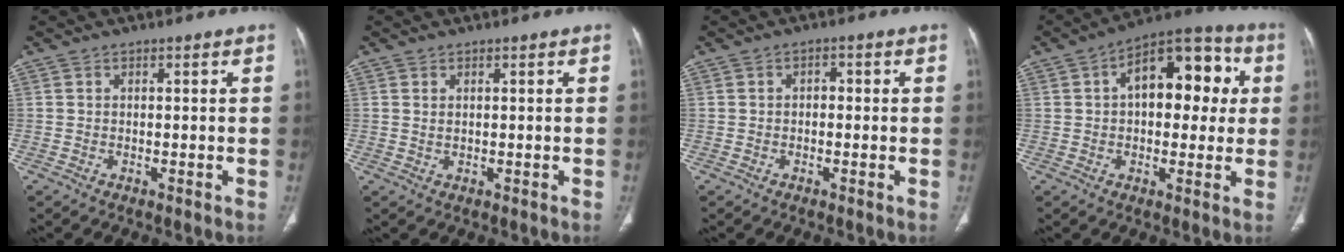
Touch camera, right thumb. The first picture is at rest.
{"total": 0.8, "force": [0.4, 0.4, 0.6], "torque": [-0.012, -0.001, 0.011]}
{"total": 1.6, "force": [0.0, 1.1, 1.2], "torque": [-0.011, 0.009, -0.006]}
{"total": 16.6, "force": [3.4, 9.2, 13.3], "torque": [-0.144, 0.031, 0.042]}